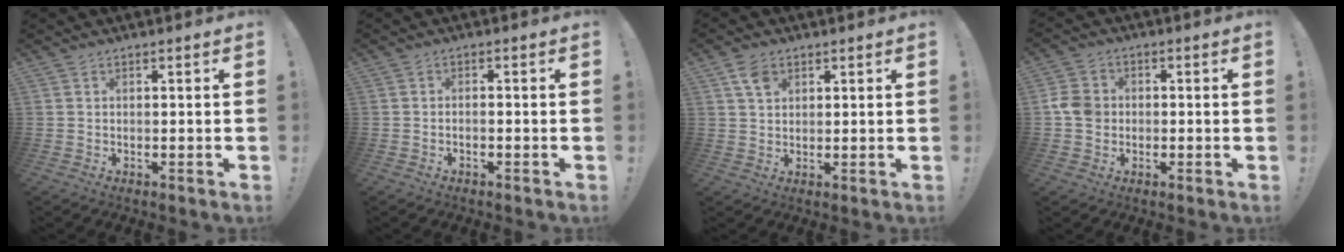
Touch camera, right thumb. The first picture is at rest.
{"total": 1.6, "force": [-1.4, 0.0, 0.9], "torque": [-0.021, 0.004, -0.023]}
{"total": 4.9, "force": [2.6, 3.2, 2.7], "torque": [-0.047, -0.003, 0.049]}
{"total": 6.6, "force": [-1.0, 5.7, 3.1], "torque": [-0.064, 0.017, -0.016]}